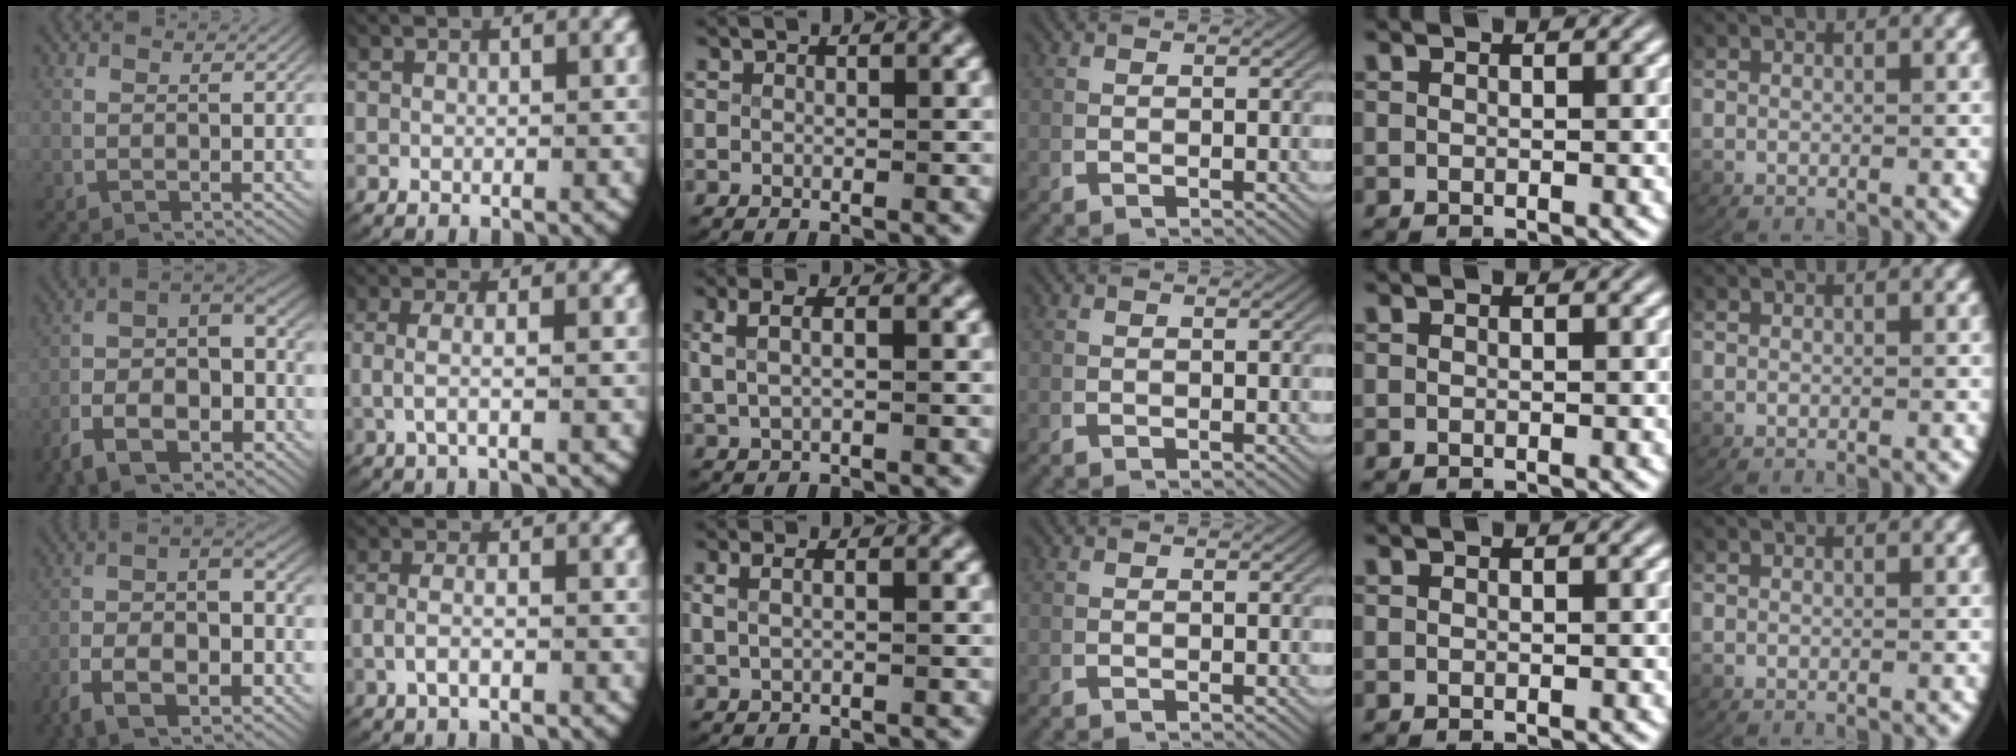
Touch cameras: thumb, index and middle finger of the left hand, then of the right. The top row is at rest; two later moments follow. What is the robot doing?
{"motion": "lift_and_place", "object": "towel"}